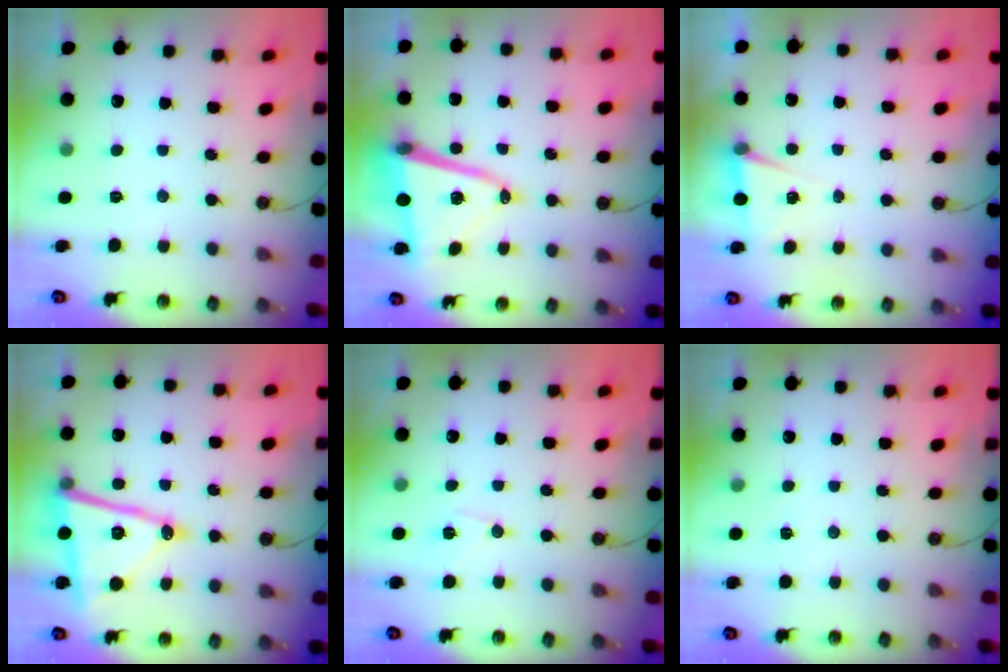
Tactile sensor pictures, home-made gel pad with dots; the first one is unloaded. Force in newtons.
{"total": 13.2, "press": 12.8, "slide": 3.2}
{"total": 5.4, "press": 2.9, "slide": 4.5}
{"total": 15.7, "press": 15.2, "slide": 3.9}
{"total": 7.8, "press": 7.7, "slide": 1.3}
{"total": 3.9, "press": 2.9, "slide": 2.6}